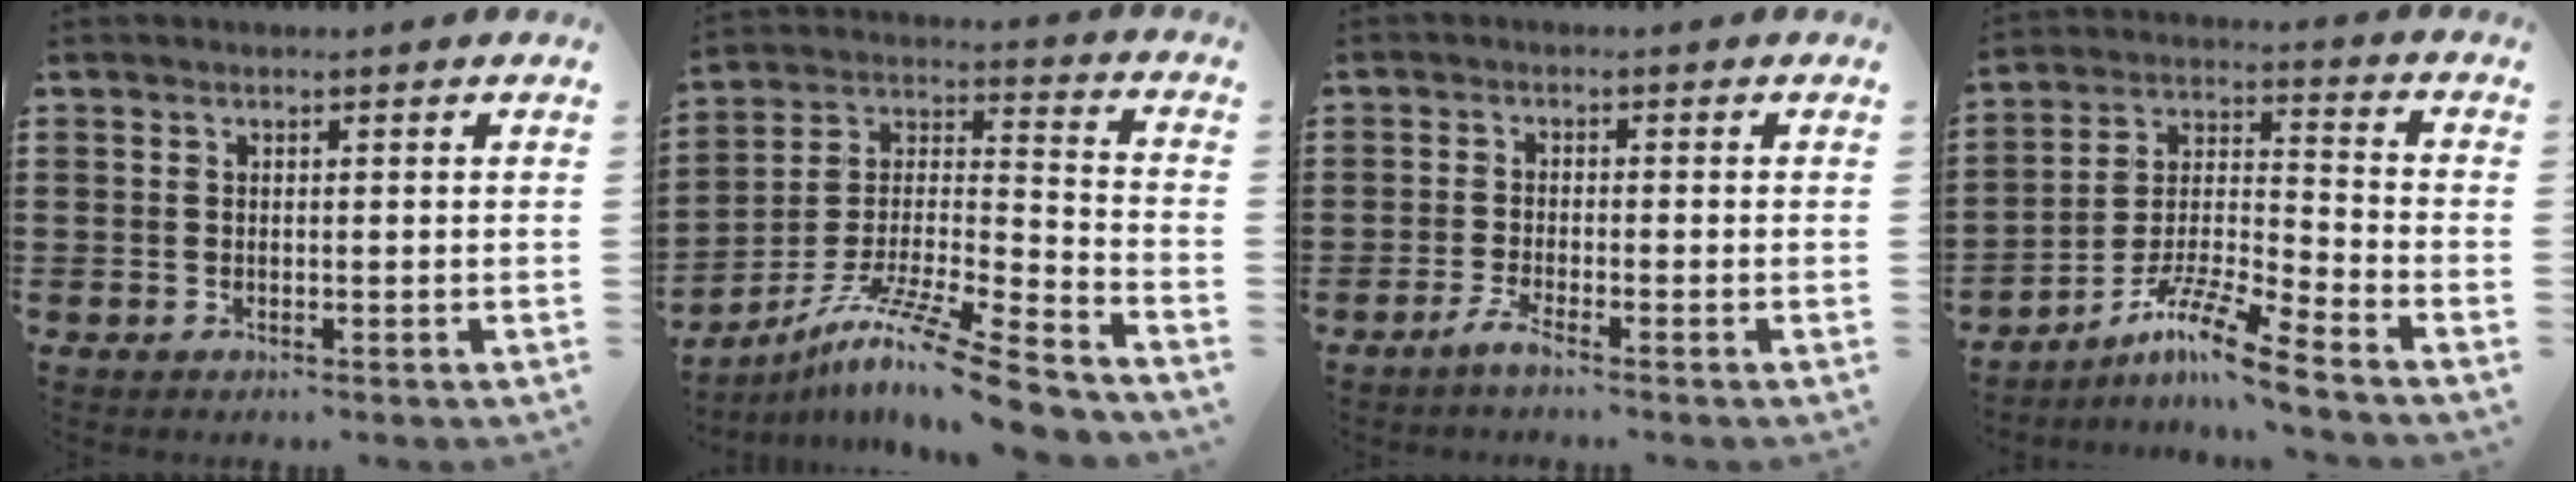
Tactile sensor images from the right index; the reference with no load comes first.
{"total": 12.8, "force": [-10.4, 0.5, 7.4], "torque": [-0.122, 0.017, -0.198]}
{"total": 2.0, "force": [-1.7, -0.1, 1.0], "torque": [-0.025, -0.001, -0.034]}
{"total": 10.0, "force": [-8.2, 0.1, 5.8], "torque": [-0.115, 0.001, -0.164]}